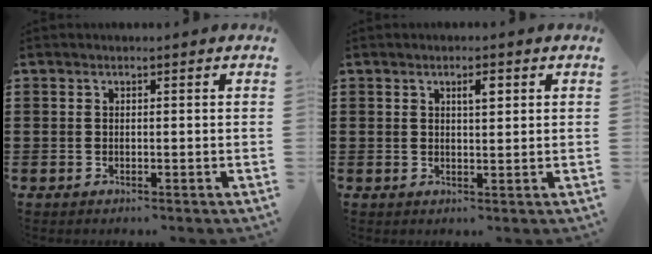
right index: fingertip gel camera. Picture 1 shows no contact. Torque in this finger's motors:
{"motor_torque": [0.05, -0.04, 0.06, 0.05]}